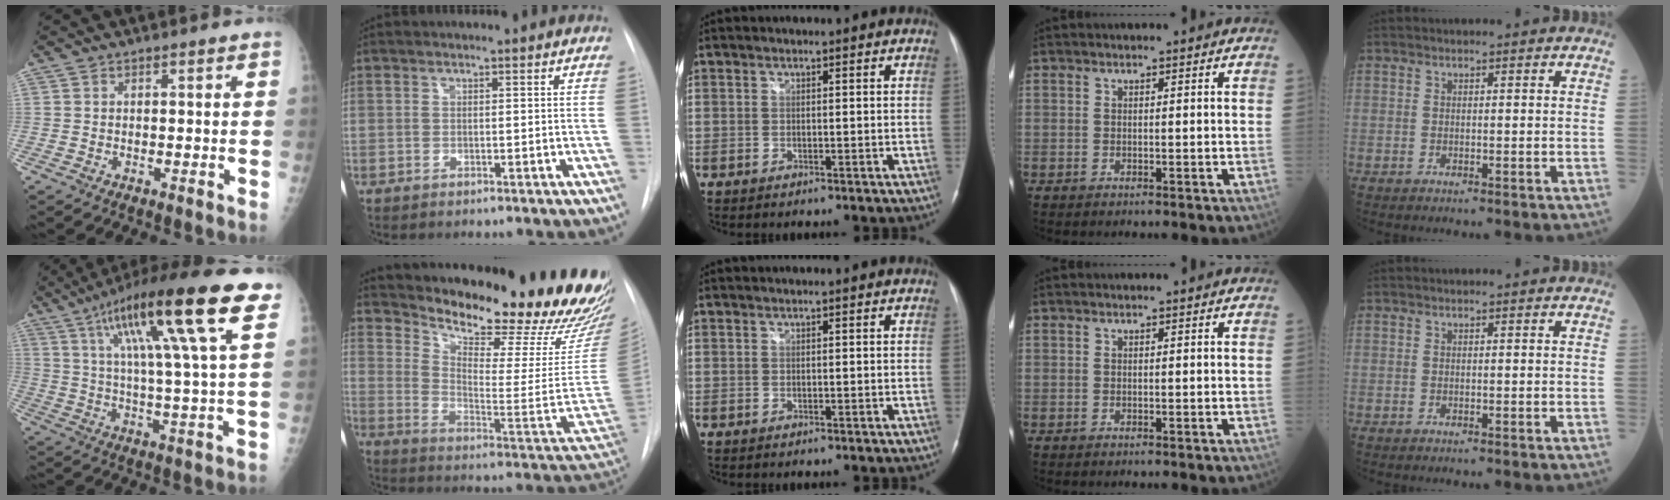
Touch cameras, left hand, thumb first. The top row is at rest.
{"thumb": {"total": 21.6, "force": [10.5, 2.9, 18.7], "torque": [-0.304, -0.007, 0.165]}, "index": {"total": 29.2, "force": [26.0, 5.2, 12.3], "torque": [-0.197, -0.117, 0.326]}}